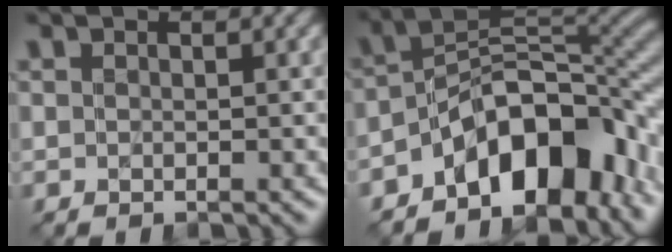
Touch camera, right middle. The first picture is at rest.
{"total": 10.4, "force": [-5.4, 4.9, 7.4], "torque": [-0.085, 0.018, -0.102]}